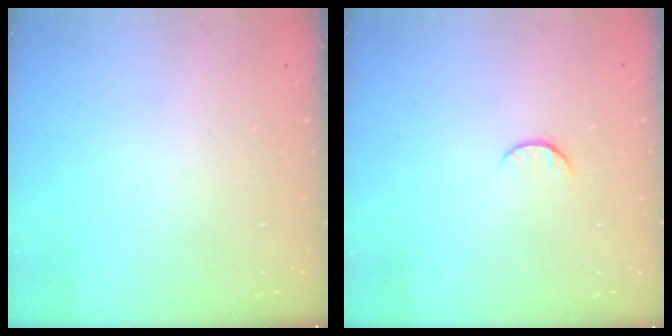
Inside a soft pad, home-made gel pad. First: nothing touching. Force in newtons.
{"total": 5.7, "press": 5.7, "slide": 0.5}